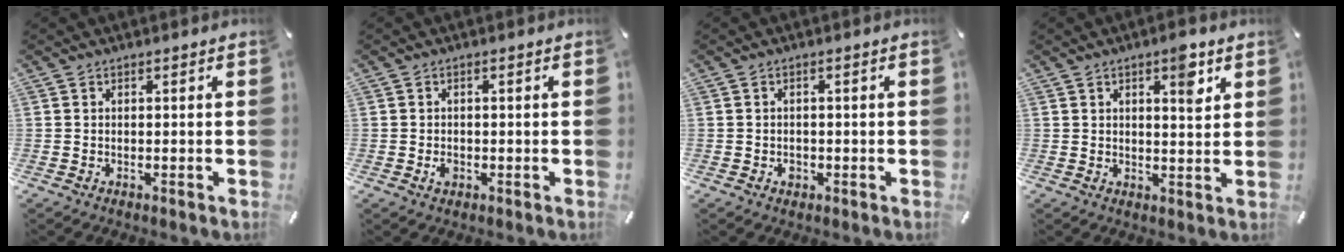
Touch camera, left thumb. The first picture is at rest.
{"total": 1.8, "force": [-0.5, 1.2, 1.2], "torque": [-0.029, 0.000, -0.011]}
{"total": 1.6, "force": [-0.5, 1.3, 0.8], "torque": [-0.016, 0.003, -0.012]}
{"total": 6.1, "force": [3.1, 2.3, 4.8], "torque": [-0.053, -0.016, 0.043]}